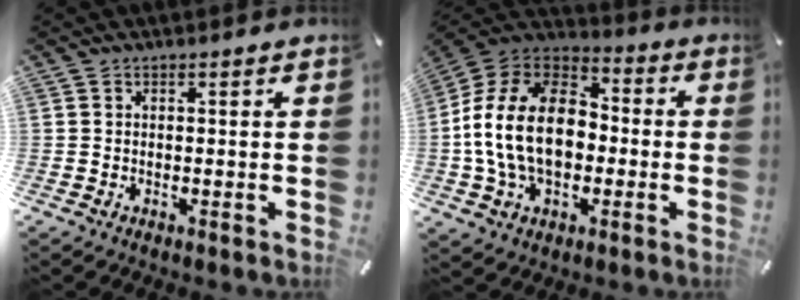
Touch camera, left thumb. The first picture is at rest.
{"total": 19.3, "force": [-2.8, 13.9, 13.1], "torque": [-0.278, 0.032, -0.051]}